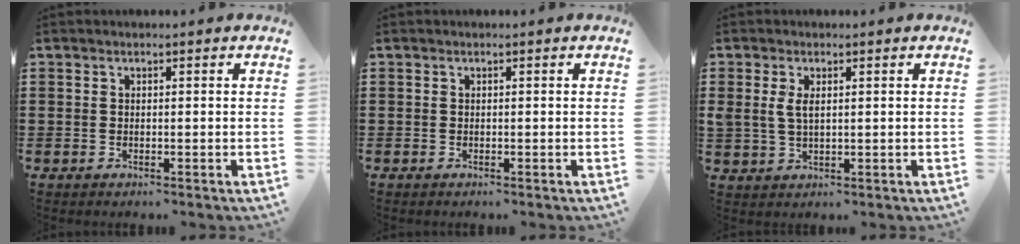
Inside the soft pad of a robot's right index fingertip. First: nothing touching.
{"total": 0.0}
{"total": 2.9, "force": [0.9, 1.3, 2.5], "torque": [-0.059, 0.004, 0.012]}